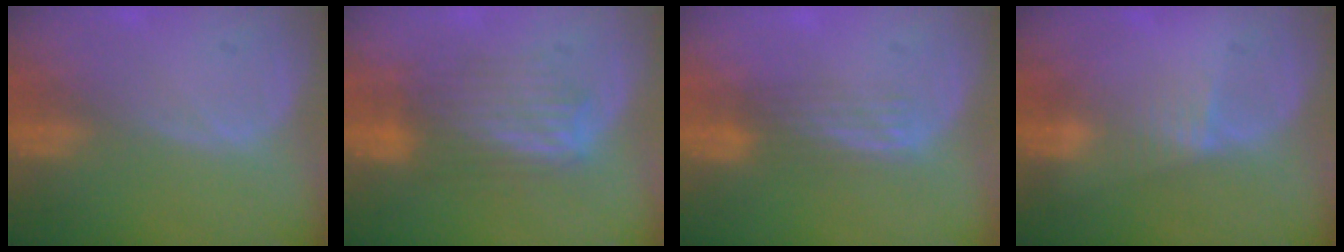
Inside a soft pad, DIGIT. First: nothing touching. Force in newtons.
{"total": 6.4, "press": 6.4, "slide": 0.5}
{"total": 2.9, "press": 2.8, "slide": 1.0}
{"total": 2.6, "press": 2.4, "slide": 0.9}